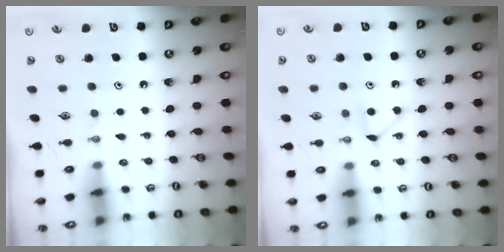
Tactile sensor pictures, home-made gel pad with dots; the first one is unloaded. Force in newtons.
{"total": 5.1, "press": 5.0, "slide": 0.8}